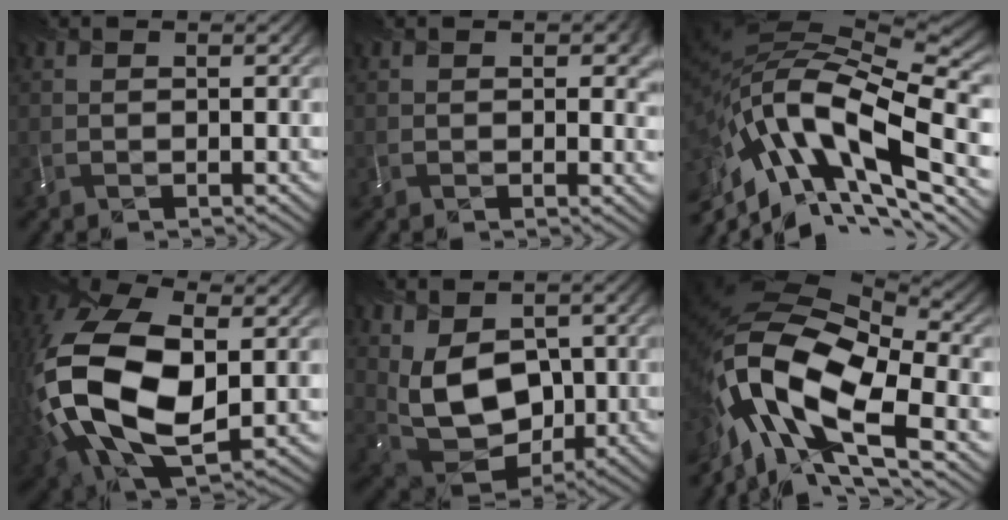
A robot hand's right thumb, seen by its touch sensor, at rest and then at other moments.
{"total": 3.6, "force": [1.1, 2.0, 2.8], "torque": [-0.034, -0.001, 0.022]}
{"total": 18.6, "force": [-5.8, 7.8, 15.8], "torque": [-0.309, -0.007, -0.107]}
{"total": 18.9, "force": [-0.9, 11.4, 15.0], "torque": [-0.357, -0.021, -0.016]}
{"total": 10.3, "force": [1.4, 7.3, 7.1], "torque": [-0.164, -0.017, 0.038]}
{"total": 16.5, "force": [-6.5, 8.2, 12.7], "torque": [-0.269, -0.010, -0.123]}